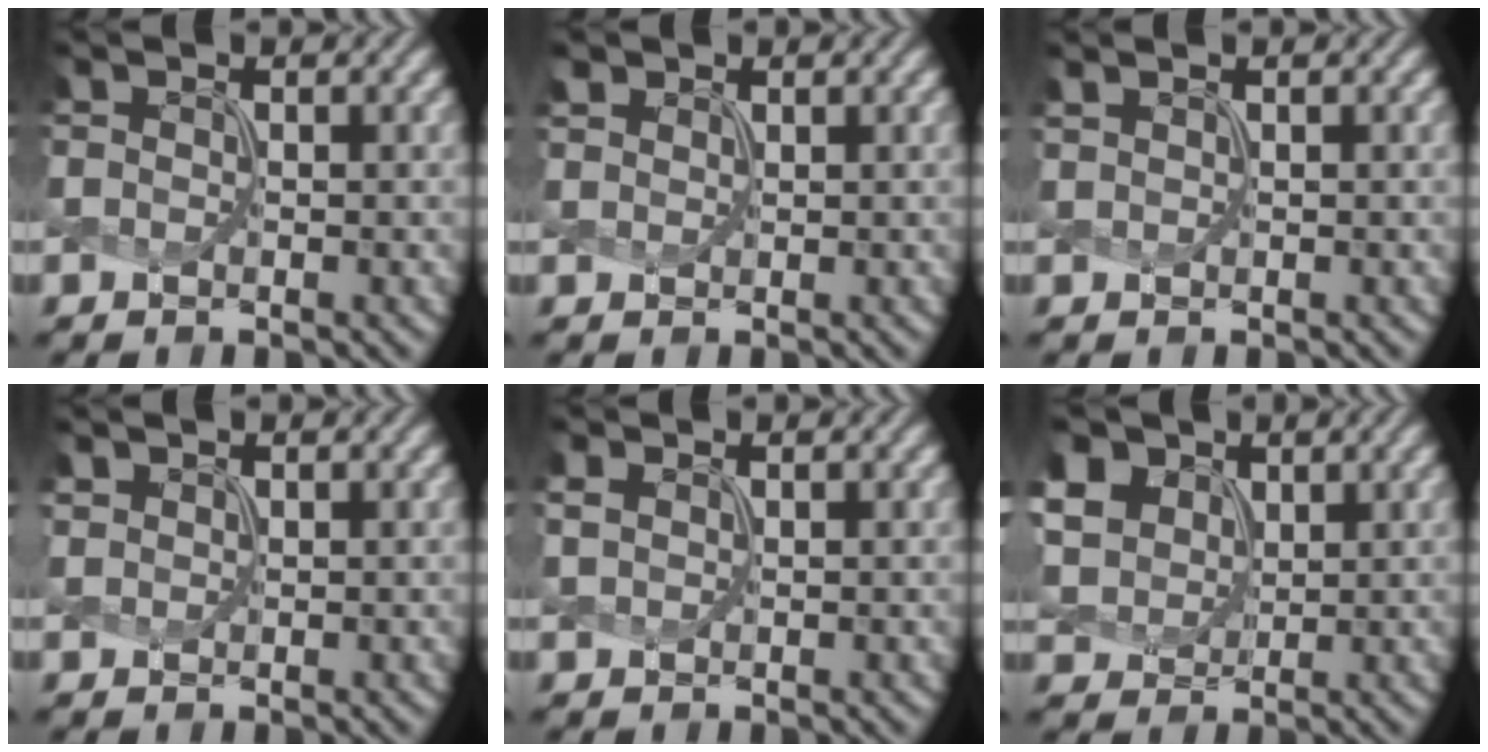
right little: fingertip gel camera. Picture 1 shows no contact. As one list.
[{"total": 1.2, "force": [1.0, 0.6, 0.3], "torque": [-0.010, 0.006, 0.027]}, {"total": 1.0, "force": [0.9, 0.3, 0.5], "torque": [-0.002, -0.003, 0.010]}, {"total": 0.8, "force": [0.7, 0.3, 0.1], "torque": [-0.007, 0.001, 0.019]}, {"total": 0.8, "force": [0.6, 0.4, 0.4], "torque": [-0.014, 0.001, 0.016]}, {"total": 7.4, "force": [3.4, 5.5, 3.7], "torque": [-0.140, 0.019, 0.067]}]